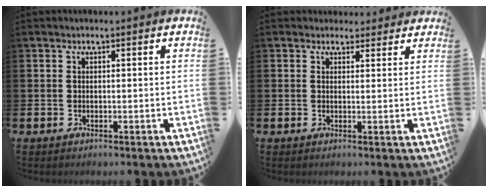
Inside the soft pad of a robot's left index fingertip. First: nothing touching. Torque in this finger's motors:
{"motor_torque": [0.98, -1.16, 0.42, 0.00]}